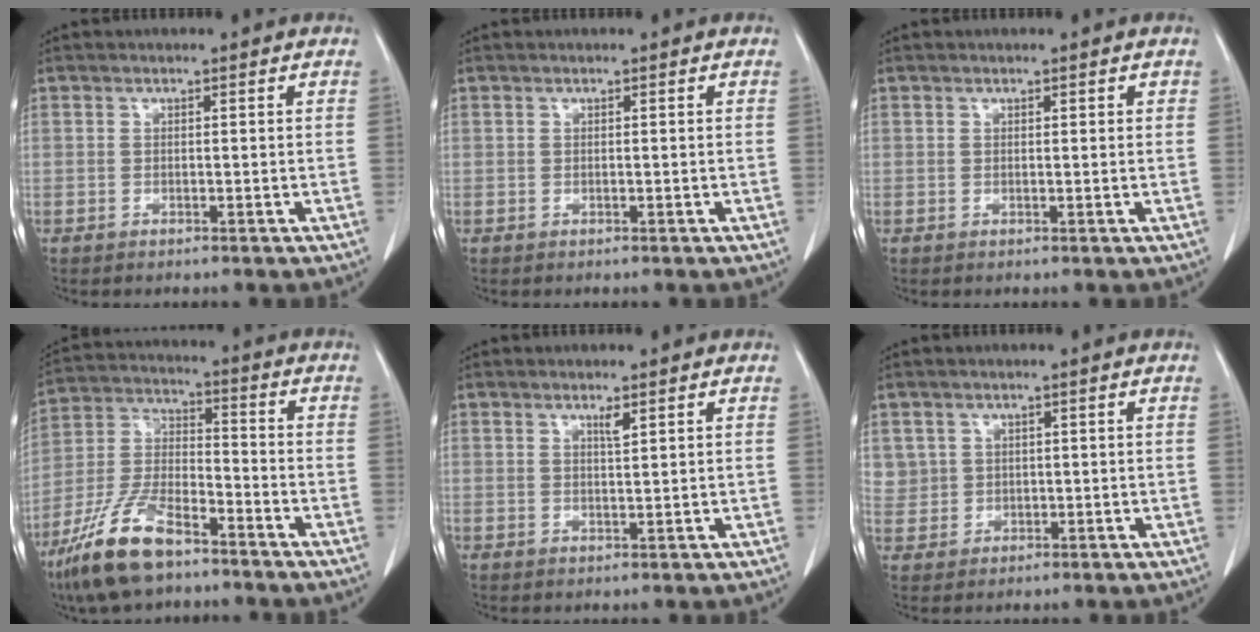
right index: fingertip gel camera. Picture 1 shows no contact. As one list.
[{"total": 0.0}, {"total": 0.6, "force": [0.4, 0.3, 0.4], "torque": [-0.004, -0.001, 0.004]}, {"total": 12.9, "force": [-9.1, 3.9, 8.3], "torque": [-0.181, -0.009, -0.175]}, {"total": 1.4, "force": [0.9, 0.0, 1.1], "torque": [-0.020, -0.005, 0.016]}, {"total": 4.0, "force": [1.6, 3.7, 0.1], "torque": [0.009, 0.006, 0.034]}]